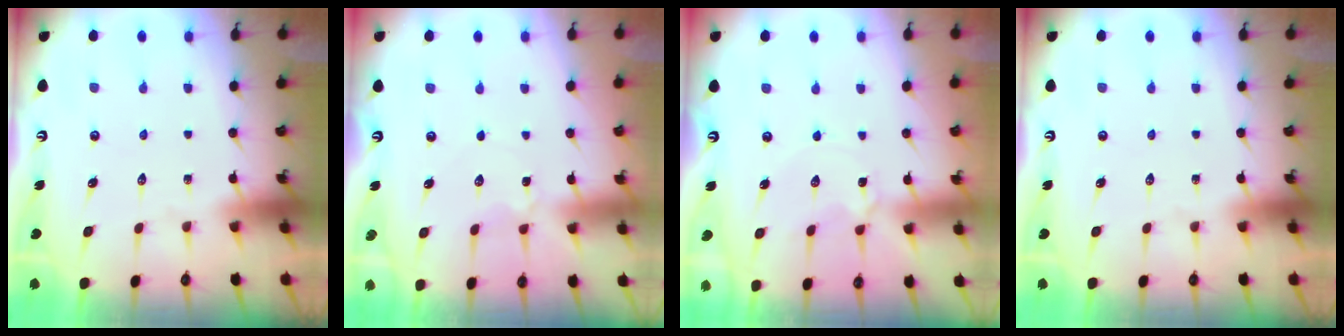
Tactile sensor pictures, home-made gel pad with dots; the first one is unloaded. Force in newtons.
{"total": 2.6, "press": 2.6, "slide": 0.2}
{"total": 1.7, "press": 1.7, "slide": 0.2}
{"total": 0.0}